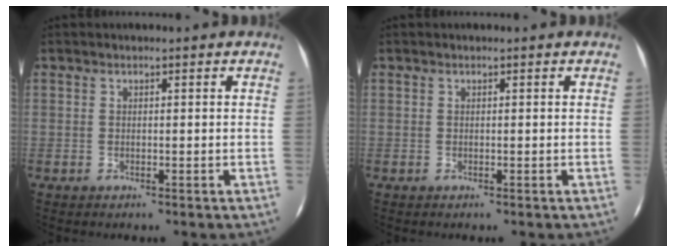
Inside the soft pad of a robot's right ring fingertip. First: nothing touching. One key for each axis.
{"total": 0.0}